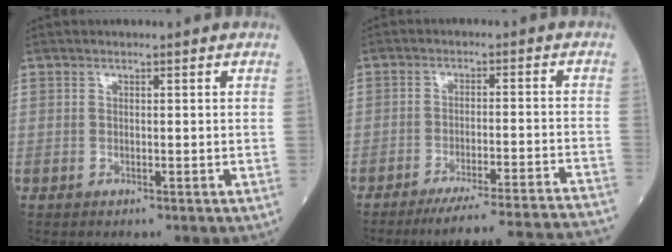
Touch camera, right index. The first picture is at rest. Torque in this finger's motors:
{"motor_torque": [-0.17, -0.88, 0.07, -0.04]}